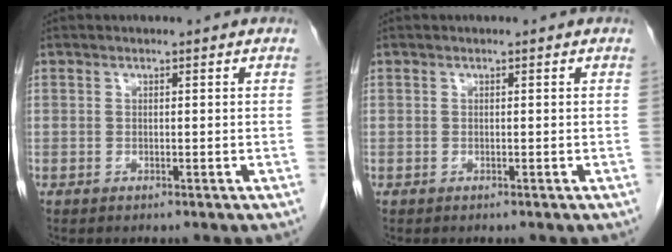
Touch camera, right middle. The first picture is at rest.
{"total": 0.0}